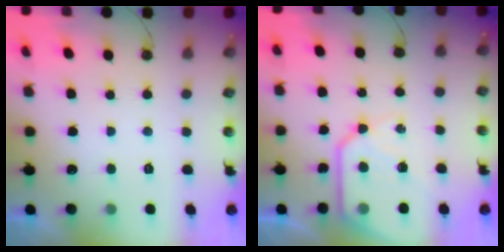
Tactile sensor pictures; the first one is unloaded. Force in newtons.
{"total": 14.8, "press": 14.7, "slide": 1.5}